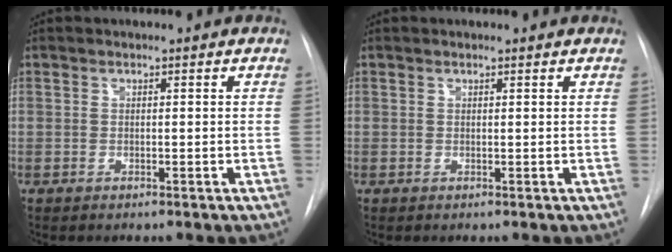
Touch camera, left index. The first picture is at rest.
{"total": 1.0, "force": [-0.9, -0.2, -0.3], "torque": [0.000, 0.000, -0.018]}